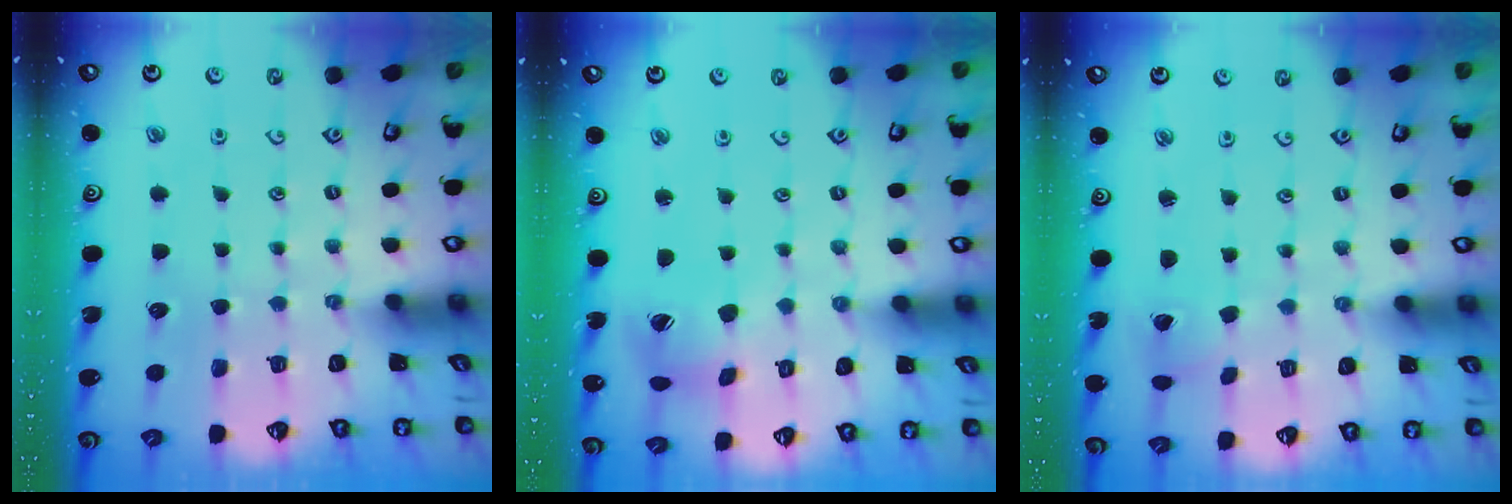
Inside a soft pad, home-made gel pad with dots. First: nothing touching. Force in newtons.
{"total": 7.6, "press": 7.6, "slide": 1.0}
{"total": 2.0, "press": 2.0, "slide": 0.3}